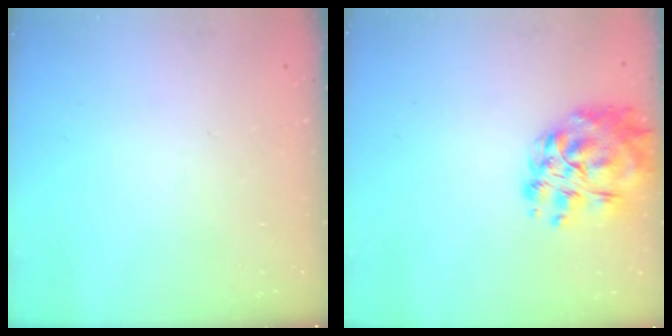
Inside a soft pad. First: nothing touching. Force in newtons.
{"total": 14.2, "press": 13.6, "slide": 4.2}